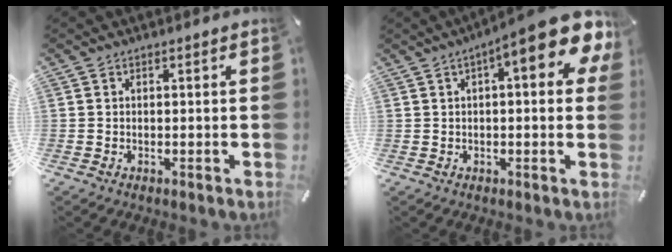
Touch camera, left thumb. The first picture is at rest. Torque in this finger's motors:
{"motor_torque": [1.76, 3.25, 1.35, -1.42, 0.36]}